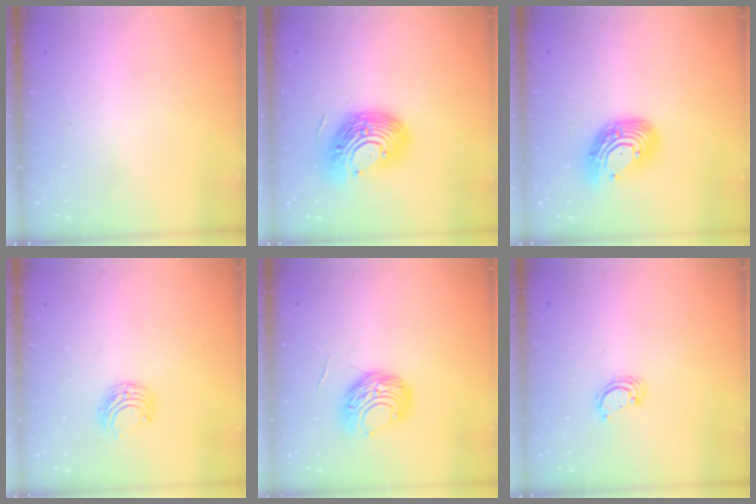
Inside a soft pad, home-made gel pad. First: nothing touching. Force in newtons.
{"total": 15.1, "press": 14.8, "slide": 2.7}
{"total": 12.8, "press": 12.8, "slide": 1.2}
{"total": 6.5, "press": 6.5, "slide": 0.6}
{"total": 9.4, "press": 9.3, "slide": 0.6}
{"total": 2.2, "press": 2.2, "slide": 0.2}